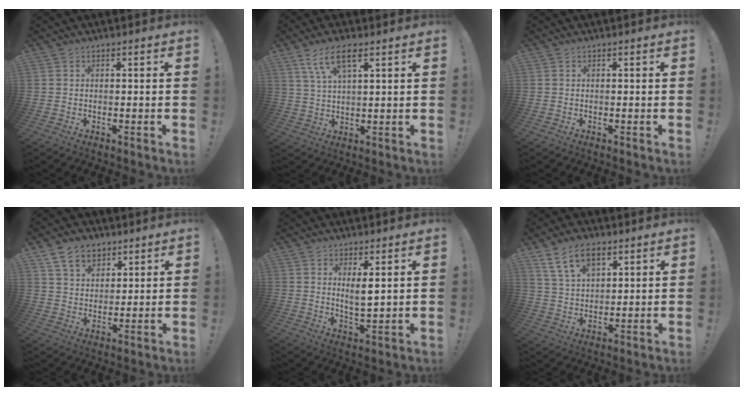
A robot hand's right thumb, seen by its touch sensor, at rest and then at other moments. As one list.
[{"total": 8.7, "force": [4.8, 2.9, 6.7], "torque": [-0.122, -0.009, 0.087]}, {"total": 0.0}, {"total": 10.2, "force": [6.3, 6.9, 4.3], "torque": [-0.071, -0.026, 0.122]}, {"total": 5.3, "force": [2.6, 1.3, 4.4], "torque": [-0.064, -0.019, 0.042]}, {"total": 11.0, "force": [6.2, 6.2, 6.7], "torque": [-0.113, -0.014, 0.120]}]